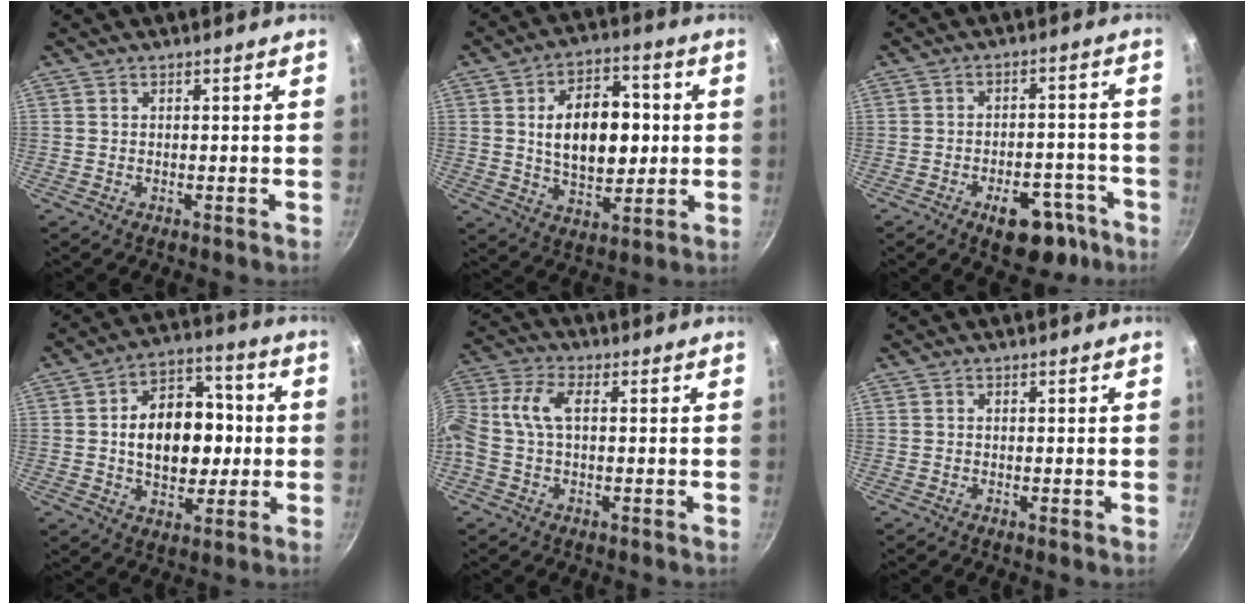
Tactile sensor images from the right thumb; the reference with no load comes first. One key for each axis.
{"total": 15.2, "fx": 1.6, "fy": 9.2, "fz": 12.0, "tx": -0.149, "ty": 0.006, "tz": 0.026}
{"total": 10.6, "fx": -6.3, "fy": 5.4, "fz": 6.6, "tx": -0.070, "ty": 0.042, "tz": -0.084}
{"total": 16.0, "fx": 0.3, "fy": 10.6, "fz": 12.0, "tx": -0.141, "ty": 0.028, "tz": 0.005}
{"total": 11.0, "fx": 0.9, "fy": 6.1, "fz": 9.1, "tx": -0.222, "ty": 0.029, "tz": 0.015}
{"total": 0.7, "fx": -0.1, "fy": 0.1, "fz": 0.7, "tx": -0.015, "ty": -0.004, "tz": -0.003}